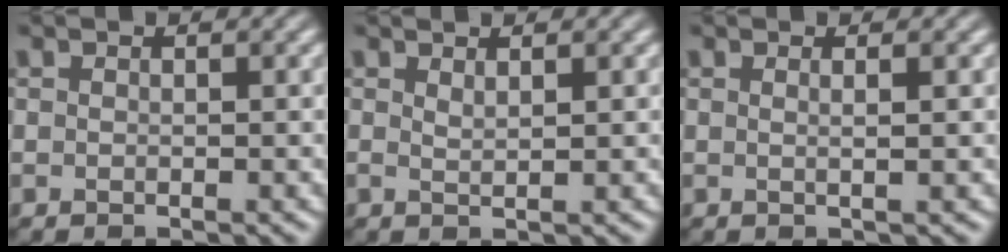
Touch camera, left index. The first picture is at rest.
{"total": 1.1, "force": [1.0, -0.1, 0.5], "torque": [-0.012, 0.007, 0.019]}
{"total": 1.4, "force": [0.6, 0.4, 1.2], "torque": [-0.006, 0.003, -0.001]}